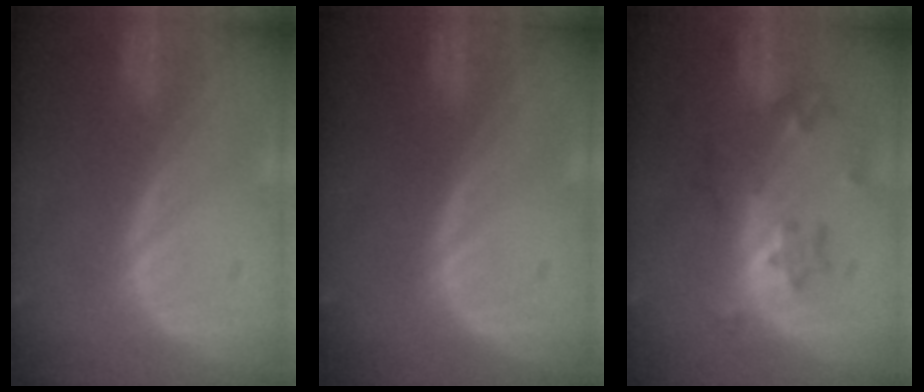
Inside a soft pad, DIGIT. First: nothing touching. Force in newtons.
{"total": 0.0}
{"total": 6.9, "press": 6.1, "slide": 3.0}